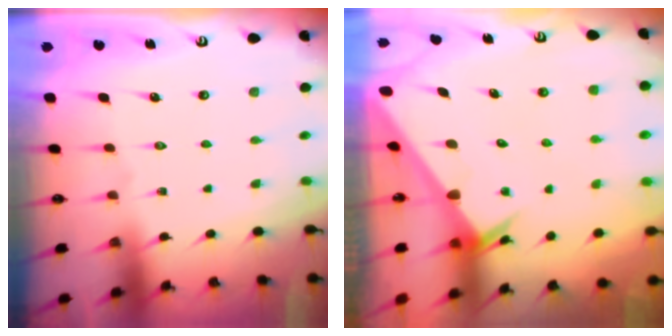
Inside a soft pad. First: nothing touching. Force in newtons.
{"total": 2.5, "press": 2.5, "slide": 0.1}